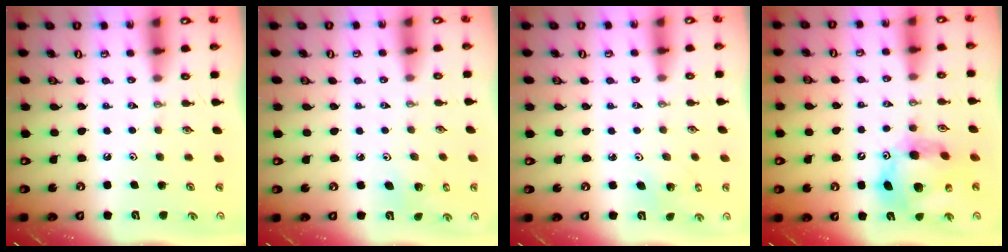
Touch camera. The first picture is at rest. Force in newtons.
{"total": 3.8, "press": 3.7, "slide": 1.0}
{"total": 2.3, "press": 2.3, "slide": 0.2}
{"total": 15.3, "press": 15.2, "slide": 1.5}